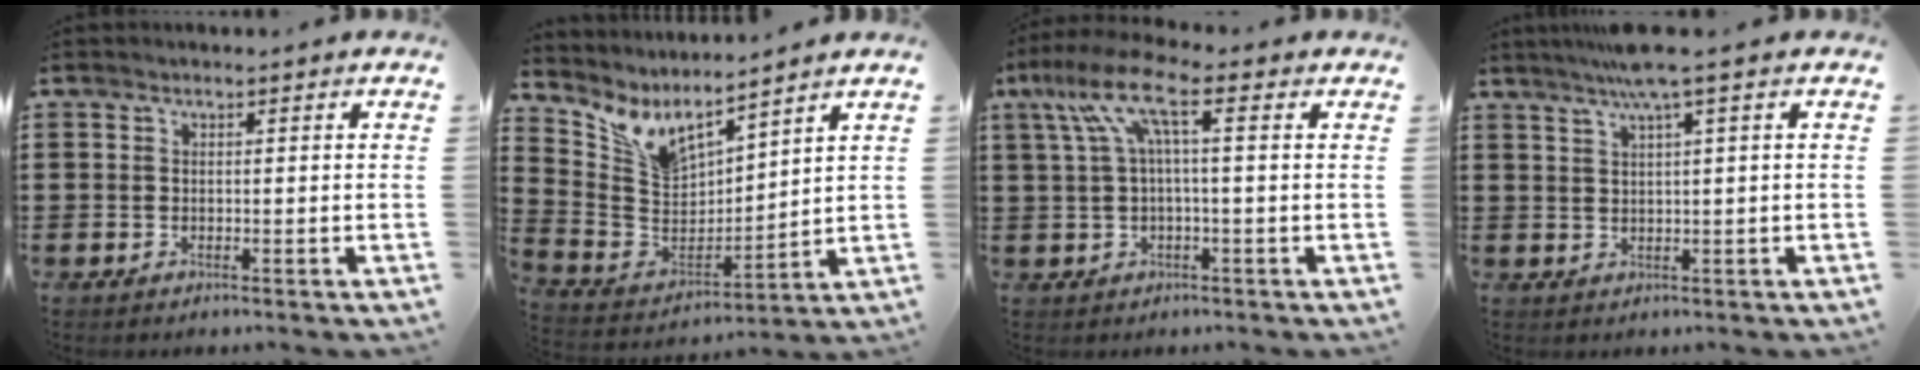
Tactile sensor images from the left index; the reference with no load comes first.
{"total": 7.5, "force": [6.1, 2.9, 3.5], "torque": [-0.102, -0.032, 0.109]}
{"total": 9.0, "force": [2.1, 2.2, 8.5], "torque": [-0.185, -0.003, 0.029]}
{"total": 4.5, "force": [2.5, -0.5, 3.7], "torque": [-0.076, 0.002, 0.042]}